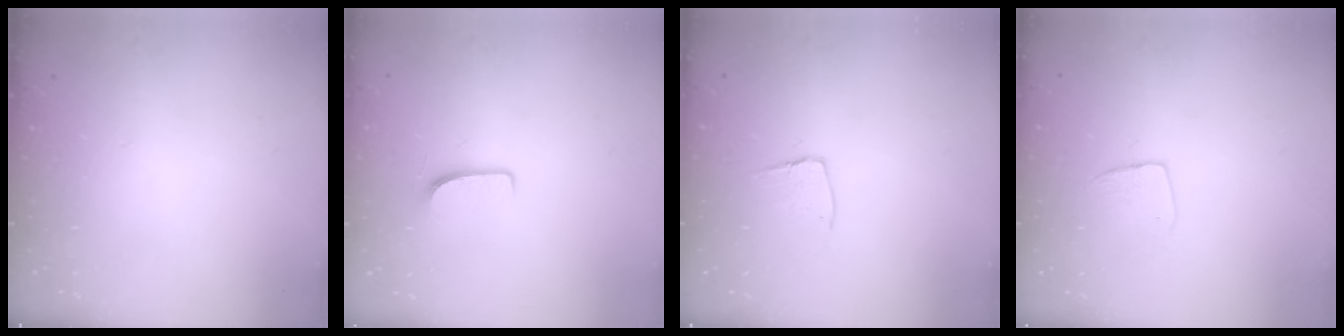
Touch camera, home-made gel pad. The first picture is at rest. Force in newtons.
{"total": 5.9, "press": 5.9, "slide": 0.4}
{"total": 7.0, "press": 7.0, "slide": 0.5}
{"total": 7.0, "press": 6.9, "slide": 0.5}